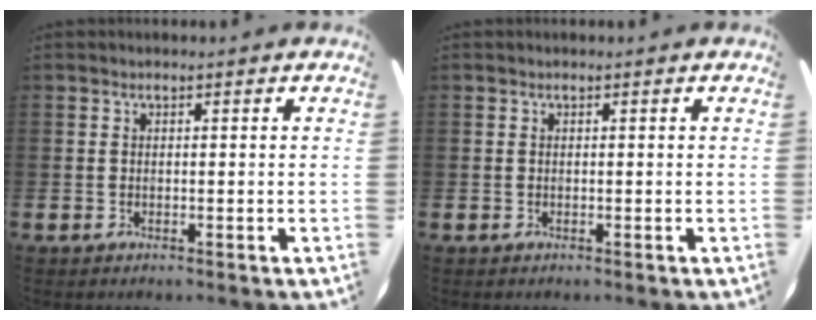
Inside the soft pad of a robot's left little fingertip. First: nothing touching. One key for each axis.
{"total": 0.0}